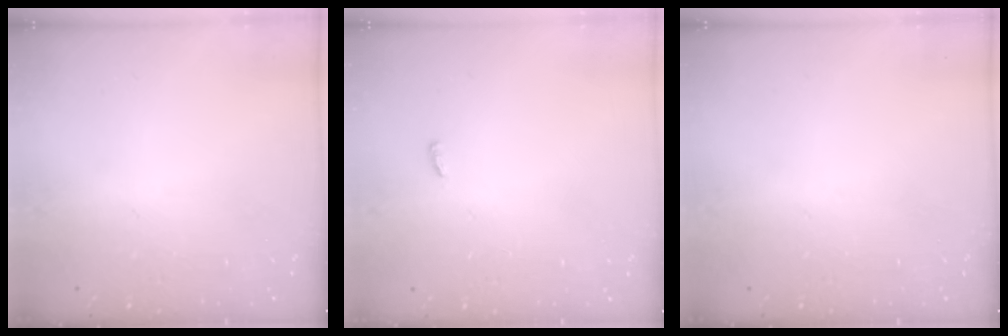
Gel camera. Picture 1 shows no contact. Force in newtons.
{"total": 2.9, "press": 2.6, "slide": 1.3}
{"total": 0.0}